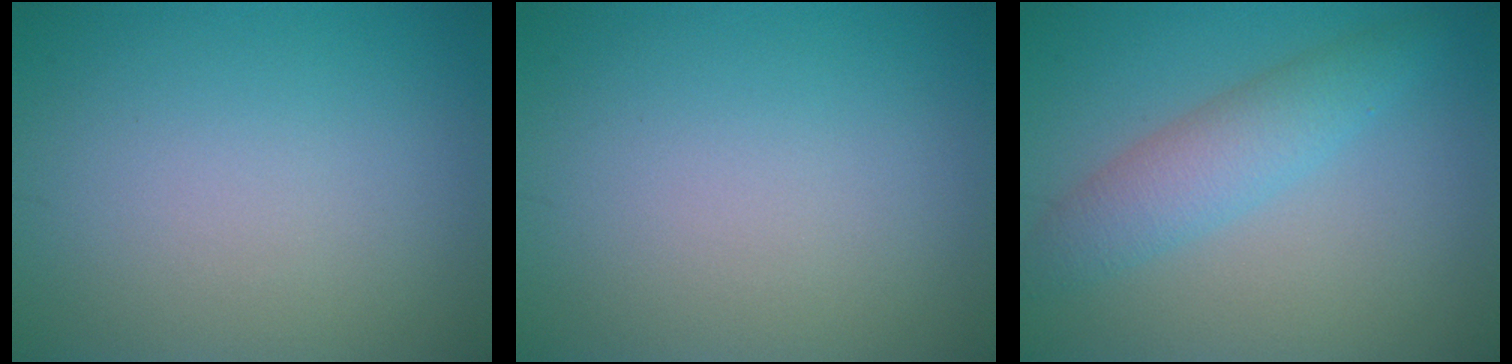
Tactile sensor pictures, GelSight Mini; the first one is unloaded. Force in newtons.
{"total": 0.0}
{"total": 3.7, "press": 3.7, "slide": 0.2}